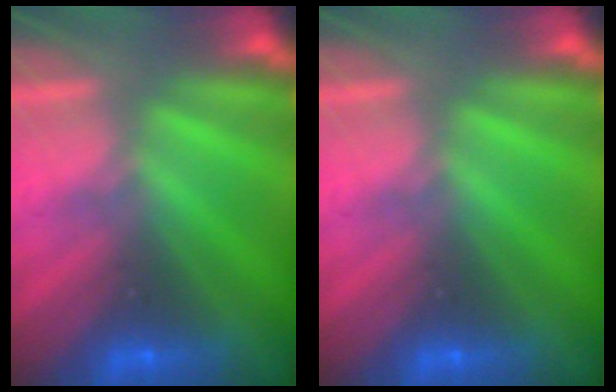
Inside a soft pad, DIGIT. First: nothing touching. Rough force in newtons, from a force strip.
{"total": 0.0}